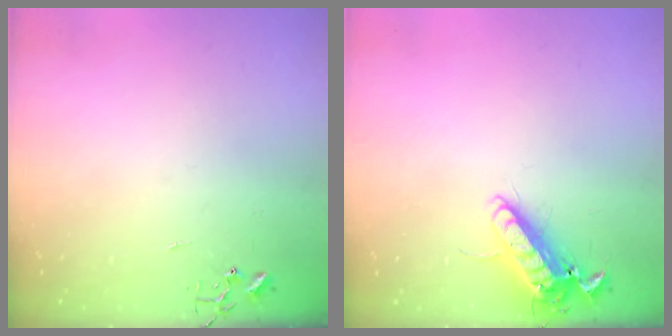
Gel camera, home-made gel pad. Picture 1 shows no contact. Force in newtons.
{"total": 12.5, "press": 12.3, "slide": 2.1}